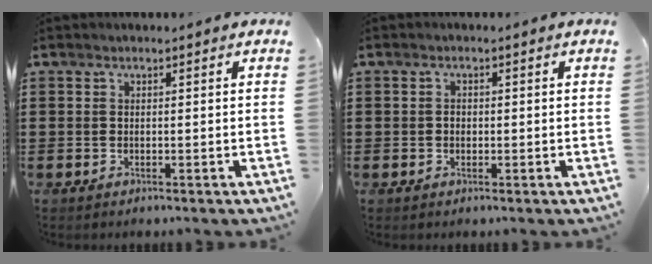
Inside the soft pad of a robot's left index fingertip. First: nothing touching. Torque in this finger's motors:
{"motor_torque": [0.42, 0.47, 0.11, 0.03]}